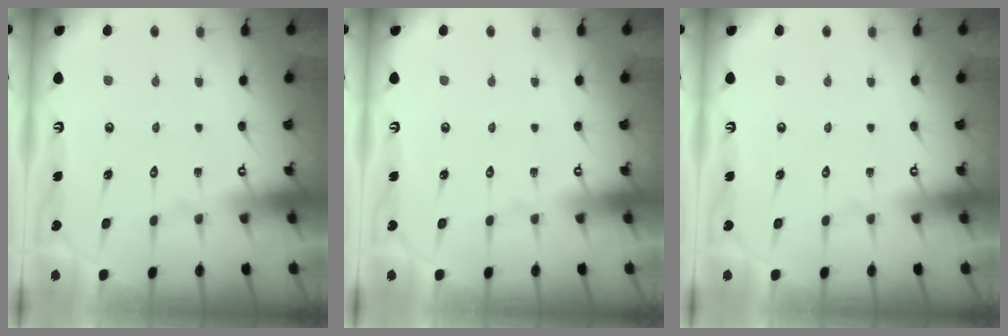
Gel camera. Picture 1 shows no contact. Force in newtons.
{"total": 0.0}
{"total": 0.0}